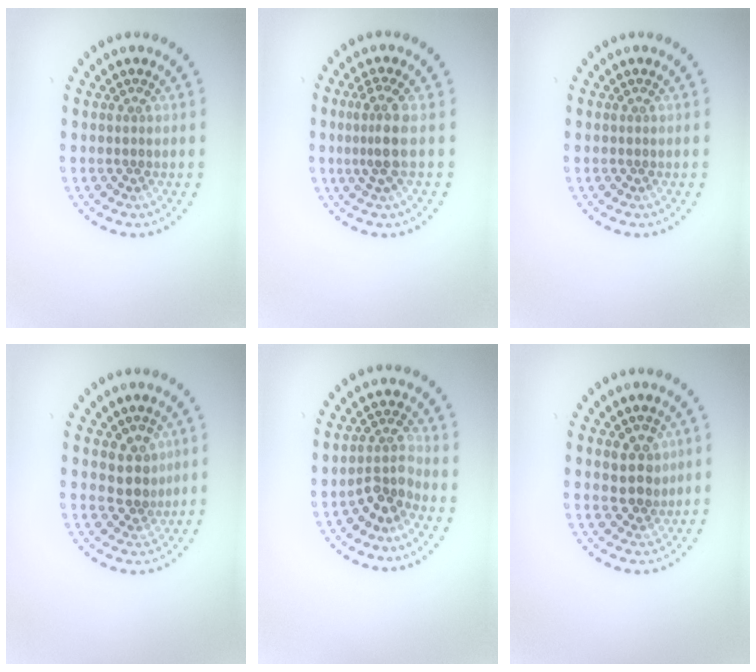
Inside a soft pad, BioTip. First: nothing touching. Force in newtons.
{"total": 2.7, "press": 2.0, "slide": 1.8}
{"total": 0.0}
{"total": 2.6, "press": 2.2, "slide": 1.5}
{"total": 2.7, "press": 2.0, "slide": 1.7}
{"total": 2.6, "press": 2.2, "slide": 1.3}